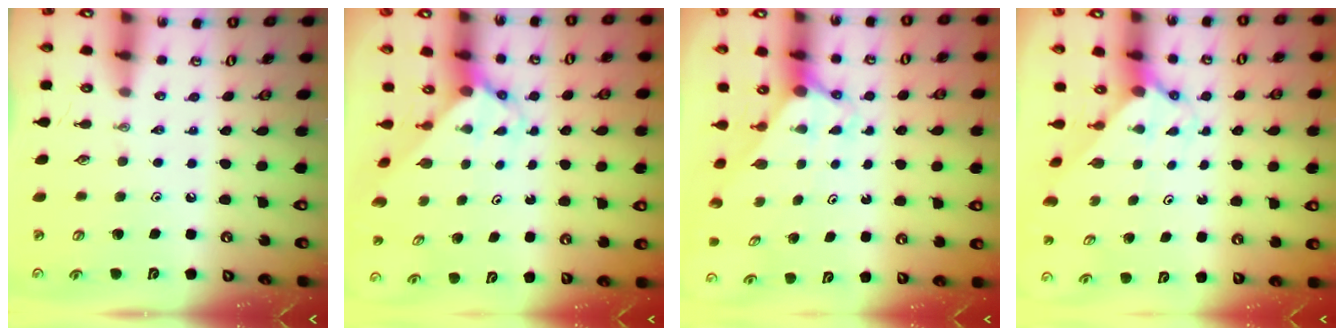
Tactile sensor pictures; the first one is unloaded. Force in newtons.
{"total": 3.4, "press": 3.4, "slide": 0.3}
{"total": 2.9, "press": 2.9, "slide": 0.0}
{"total": 1.7, "press": 1.7, "slide": 0.2}